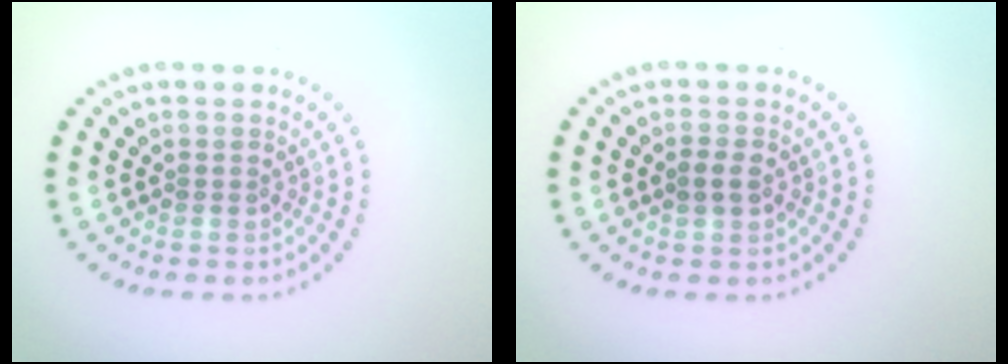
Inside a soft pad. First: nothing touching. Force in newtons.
{"total": 1.6, "press": 1.6, "slide": 0.1}